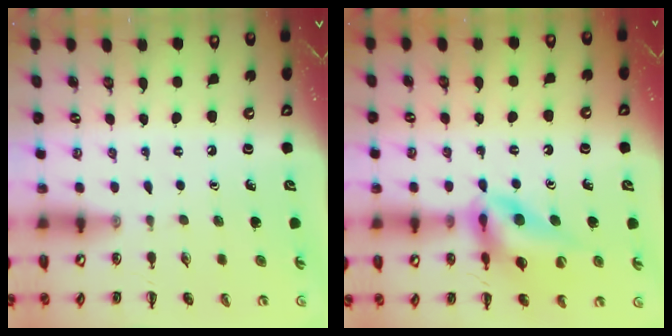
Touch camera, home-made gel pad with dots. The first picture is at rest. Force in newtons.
{"total": 12.8, "press": 12.1, "slide": 4.3}